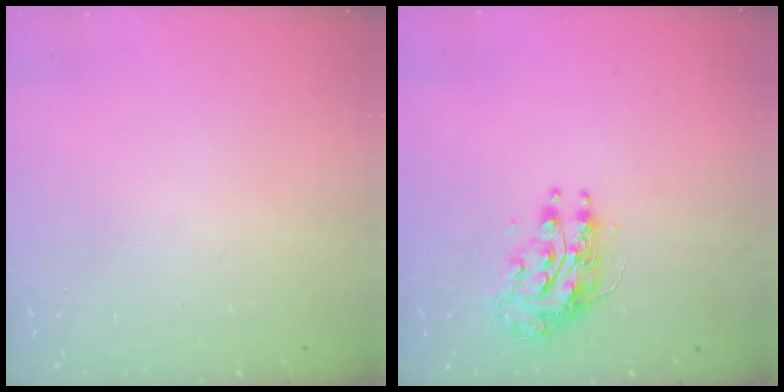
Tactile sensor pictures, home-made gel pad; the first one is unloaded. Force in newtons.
{"total": 10.5, "press": 10.5, "slide": 0.3}